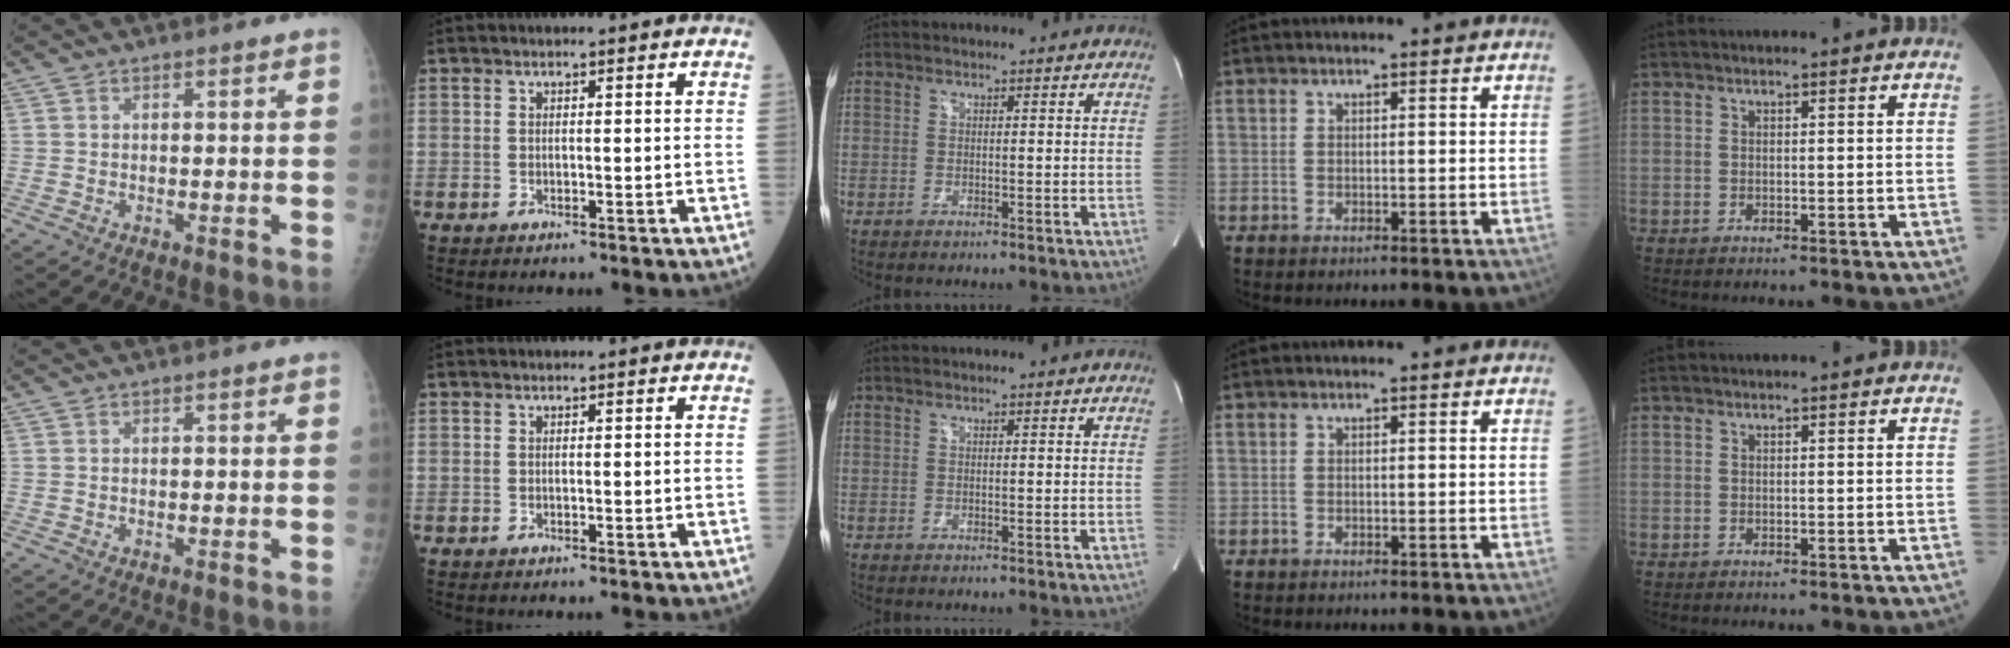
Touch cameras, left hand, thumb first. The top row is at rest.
{}